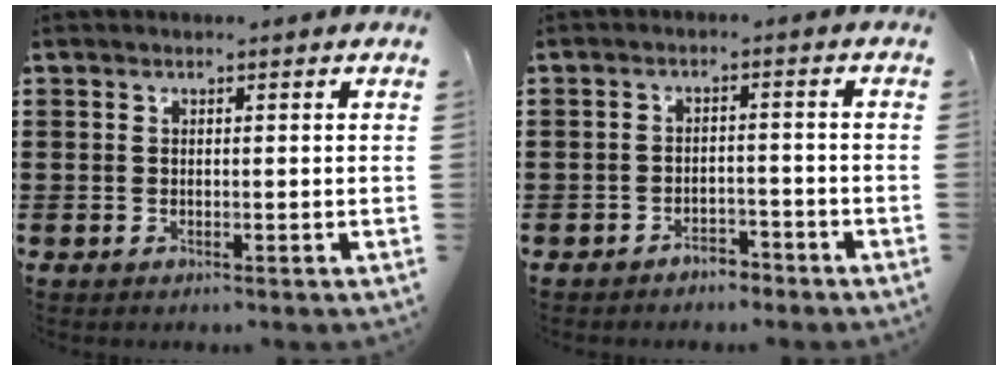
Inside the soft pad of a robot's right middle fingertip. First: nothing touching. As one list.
[{"total": 2.7, "force": [-2.6, 0.5, 0.2], "torque": [-0.011, 0.003, -0.056]}]